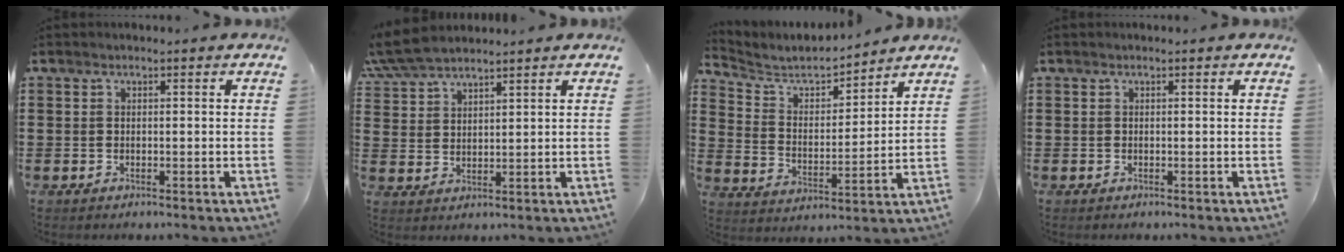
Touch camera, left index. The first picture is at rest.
{"total": 5.4, "force": [4.9, 1.2, 1.9], "torque": [-0.055, -0.008, 0.093]}
{"total": 5.6, "force": [5.2, 1.4, 1.5], "torque": [-0.059, -0.036, 0.084]}
{"total": 0.0}